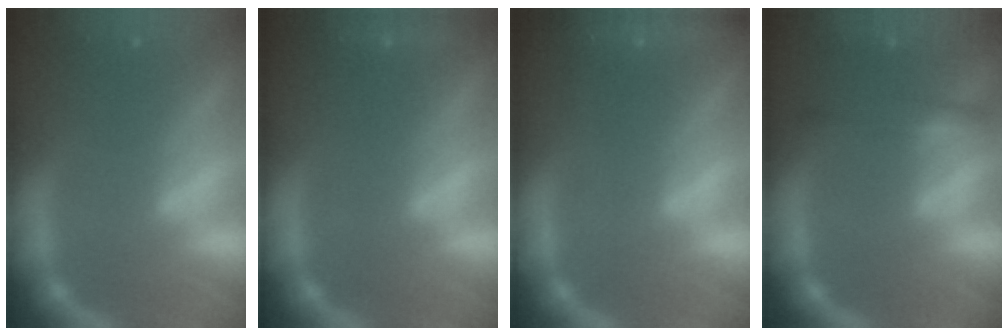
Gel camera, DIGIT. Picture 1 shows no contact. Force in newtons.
{"total": 1.4}
{"total": 3.0}
{"total": 2.4}